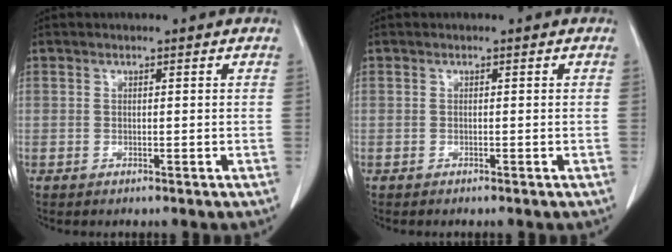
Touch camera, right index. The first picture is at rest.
{"total": 0.0}